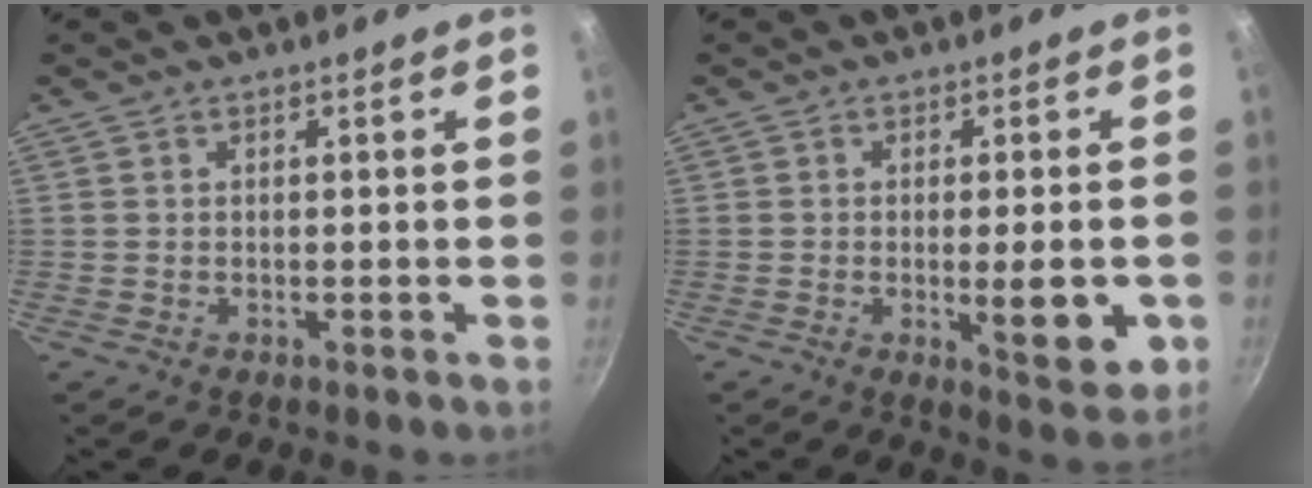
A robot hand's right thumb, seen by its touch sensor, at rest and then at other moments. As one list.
[{"total": 9.2, "force": [-2.0, 2.9, 8.5], "torque": [-0.102, -0.007, -0.022]}]